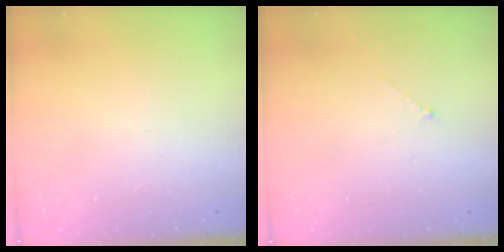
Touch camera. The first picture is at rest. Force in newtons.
{"total": 0.0}